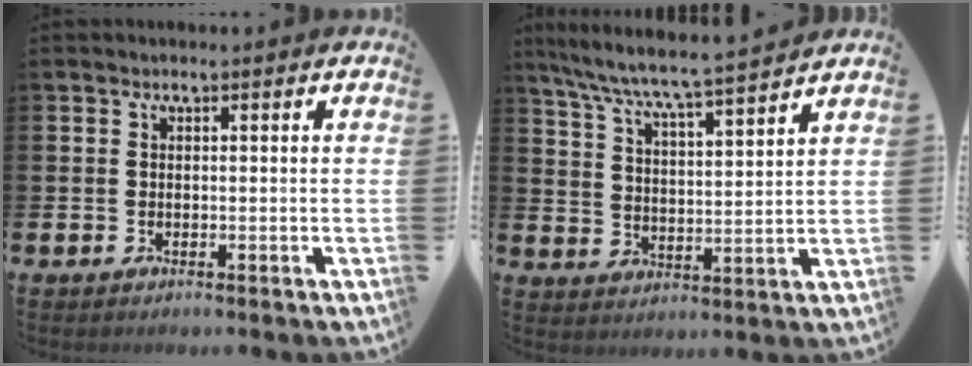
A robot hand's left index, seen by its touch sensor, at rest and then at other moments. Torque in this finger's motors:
{"motor_torque": [0.03, -0.31, 0.50, 0.21]}